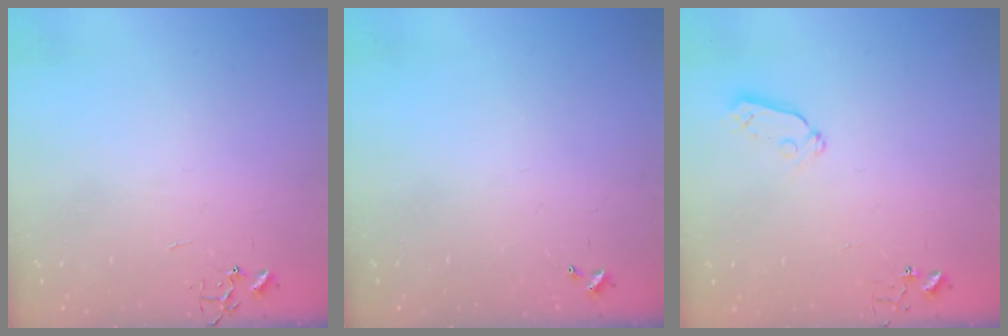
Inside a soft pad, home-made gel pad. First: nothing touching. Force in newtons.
{"total": 0.0}
{"total": 5.9, "press": 5.8, "slide": 1.0}